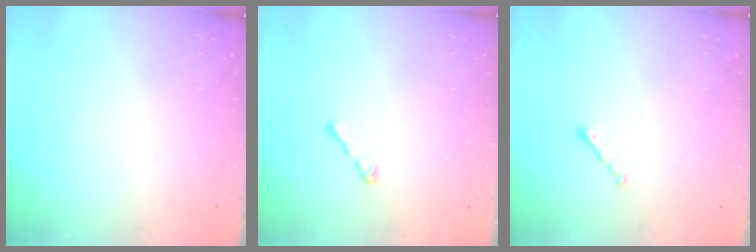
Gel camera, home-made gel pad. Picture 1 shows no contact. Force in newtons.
{"total": 2.2, "press": 2.1, "slide": 0.6}
{"total": 0.8, "press": 0.6, "slide": 0.4}